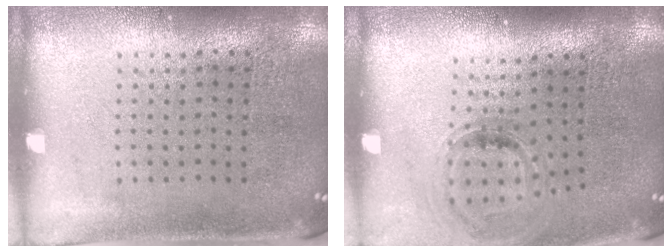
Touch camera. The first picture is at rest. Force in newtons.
{"total": 1.0, "press": 0.9, "slide": 0.4}